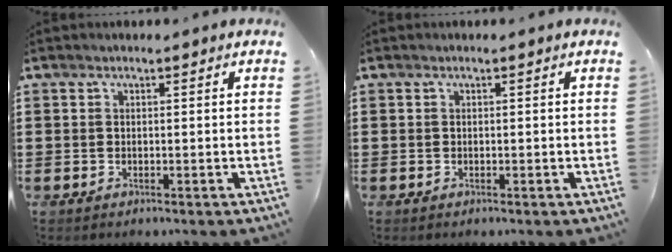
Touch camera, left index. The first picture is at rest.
{"total": 0.0}